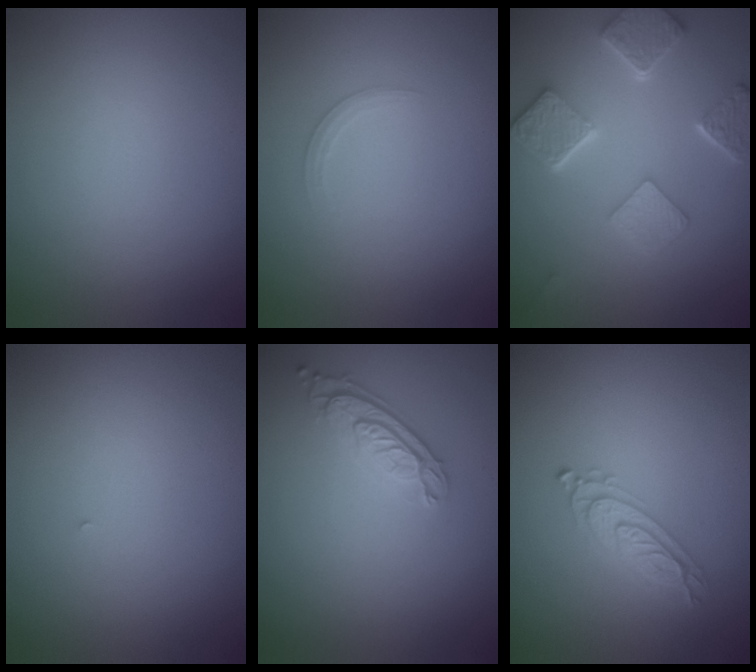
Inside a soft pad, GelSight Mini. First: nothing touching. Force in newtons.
{"total": 1.0, "press": 1.0, "slide": 0.0}
{"total": 5.7, "press": 4.6, "slide": 3.5}
{"total": 0.0}
{"total": 3.0, "press": 2.3, "slide": 1.9}
{"total": 2.2, "press": 2.1, "slide": 0.4}